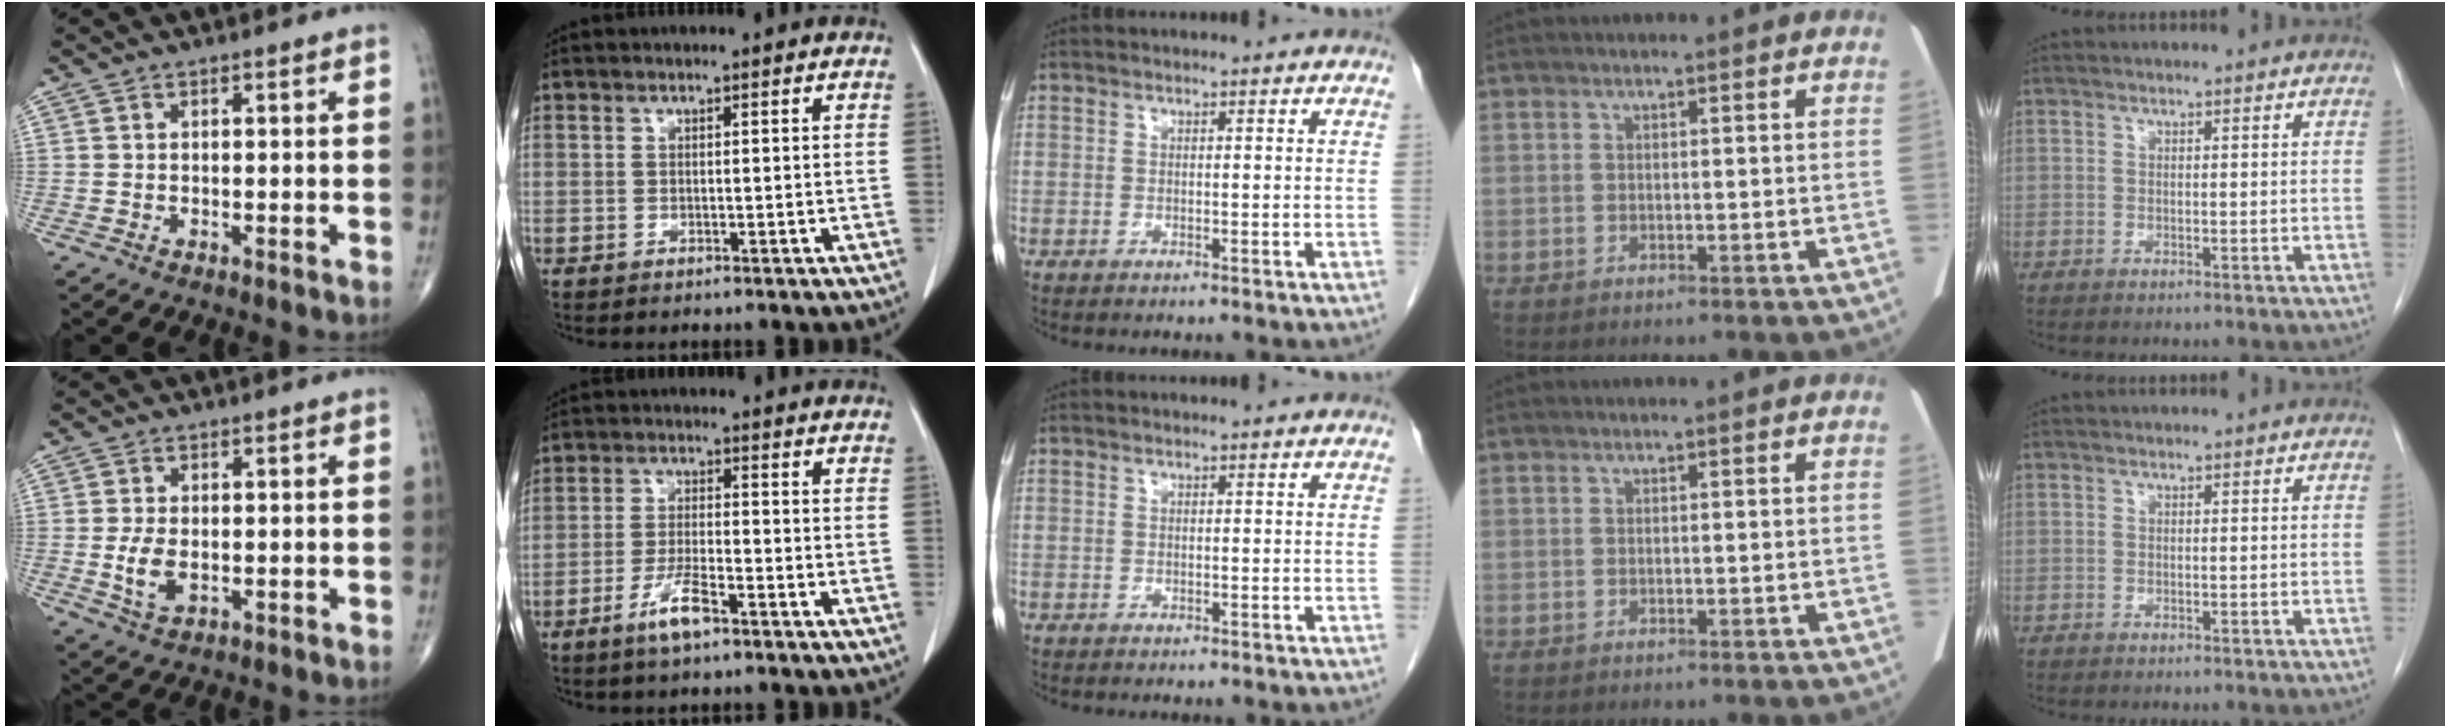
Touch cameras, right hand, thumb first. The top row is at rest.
{"thumb": {"total": 4.8, "force": [-0.6, 2.7, 3.9], "torque": [-0.078, -0.008, -0.006]}, "index": {"total": 5.3, "force": [-3.3, 0.8, 4.0], "torque": [-0.080, -0.002, -0.061]}}